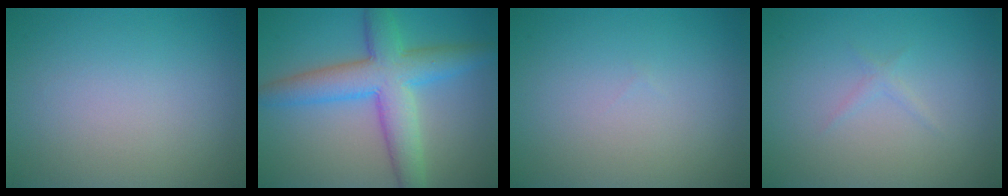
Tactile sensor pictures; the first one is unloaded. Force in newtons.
{"total": 7.2, "press": 7.2, "slide": 0.1}
{"total": 0.0}
{"total": 0.7, "press": 0.7, "slide": 0.0}